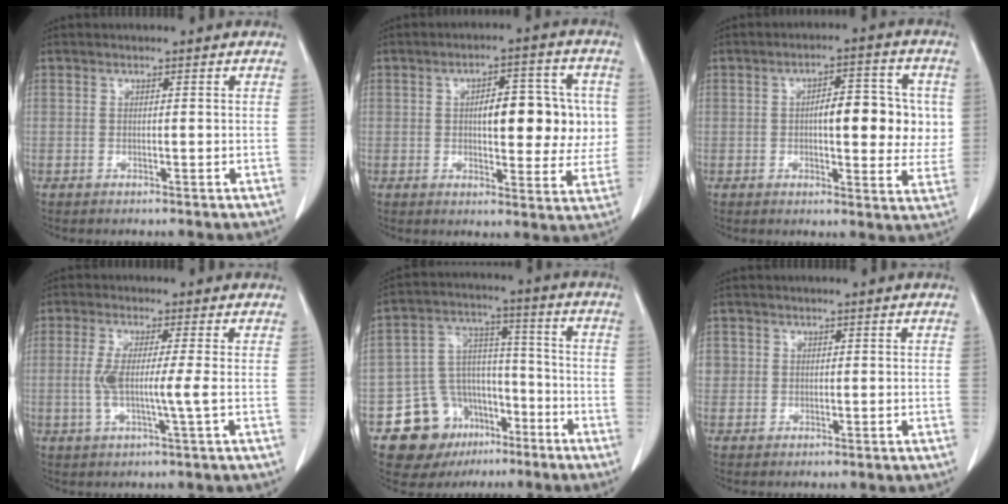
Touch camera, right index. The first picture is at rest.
{"total": 11.2, "force": [1.3, 4.6, 10.2], "torque": [-0.128, 0.023, 0.023]}
{"total": 10.4, "force": [0.9, 3.8, 9.6], "torque": [-0.122, 0.020, 0.013]}
{"total": 5.2, "force": [-0.4, -0.4, 5.2], "torque": [-0.104, -0.005, -0.007]}
{"total": 13.2, "force": [-7.5, 9.8, 4.8], "torque": [-0.081, 0.054, -0.109]}
{"total": 2.0, "force": [0.4, 1.9, 0.3], "torque": [0.007, 0.007, 0.010]}